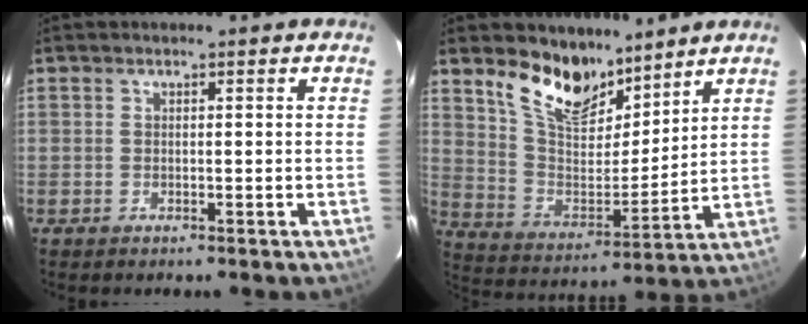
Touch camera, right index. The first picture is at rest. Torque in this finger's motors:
{"motor_torque": [1.07, 1.07, 0.27, 0.07]}